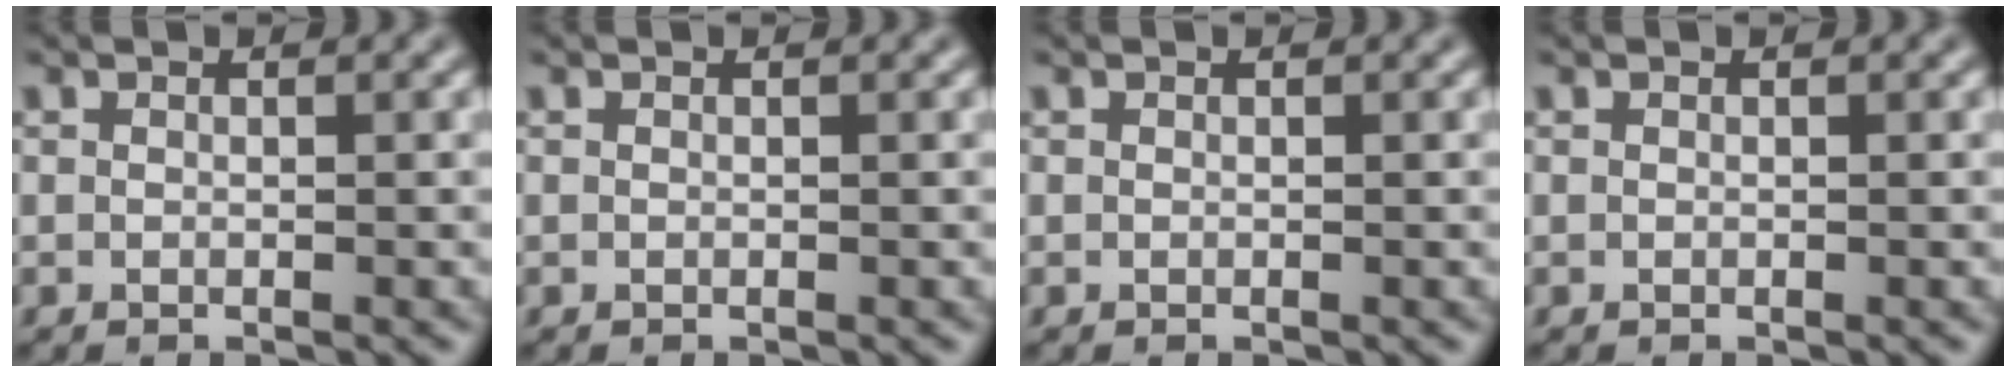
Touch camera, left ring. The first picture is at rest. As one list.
[{"total": 0.0}, {"total": 0.0}, {"total": 0.0}]